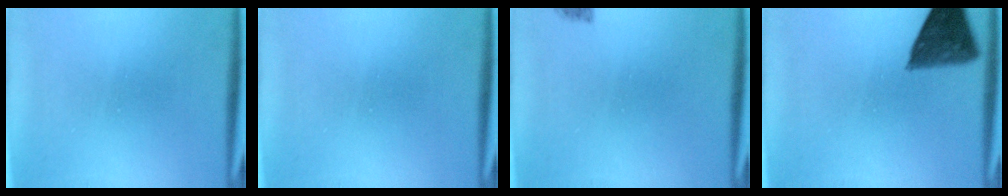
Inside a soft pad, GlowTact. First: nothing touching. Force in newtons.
{"total": 0.0}
{"total": 1.8}
{"total": 7.6}